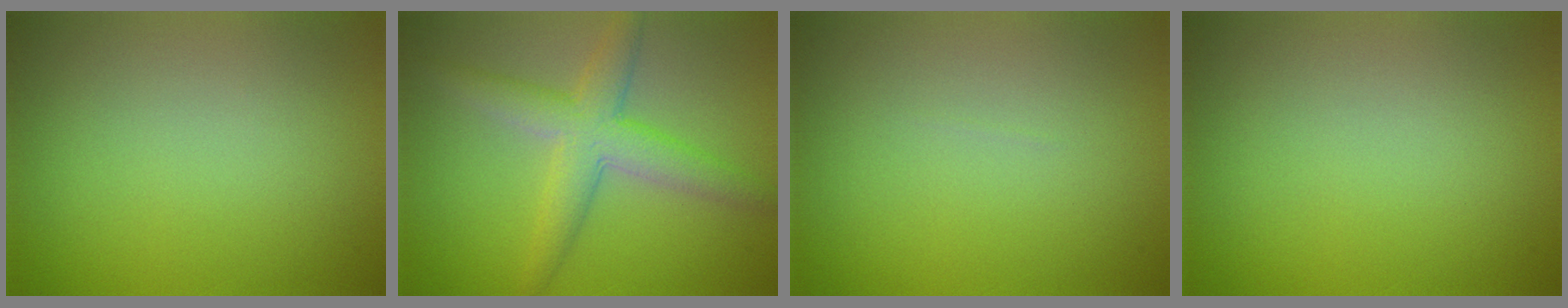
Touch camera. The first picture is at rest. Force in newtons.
{"total": 4.9, "press": 4.9, "slide": 0.1}
{"total": 0.0}
{"total": 0.0}